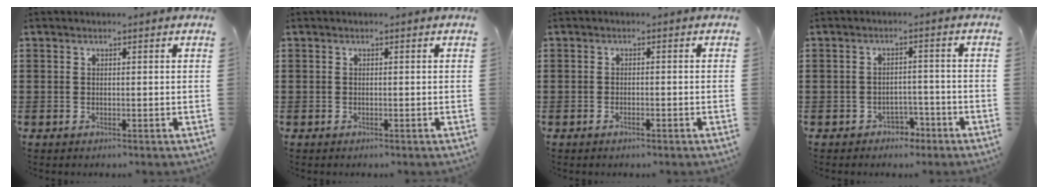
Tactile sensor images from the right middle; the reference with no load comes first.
{"total": 0.0}
{"total": 0.8, "force": [-0.6, 0.2, 0.5], "torque": [-0.013, -0.004, -0.011]}
{"total": 2.6, "force": [-2.2, 1.3, 0.4], "torque": [-0.015, 0.004, -0.049]}